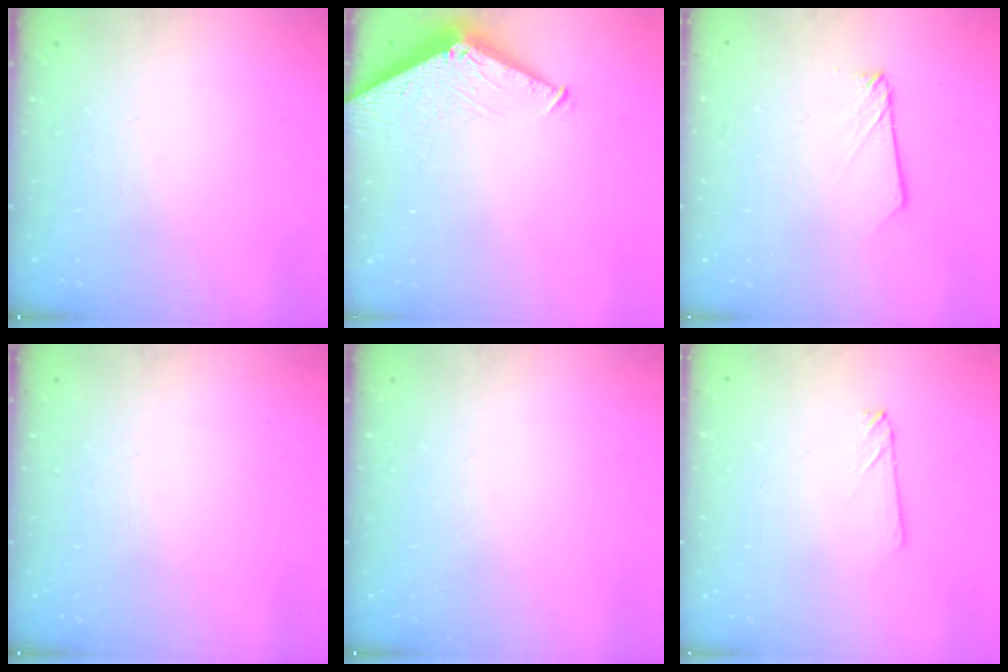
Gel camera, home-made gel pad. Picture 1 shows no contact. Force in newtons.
{"total": 6.5, "press": 6.4, "slide": 0.5}
{"total": 1.5, "press": 1.4, "slide": 0.1}
{"total": 0.0}
{"total": 0.0}
{"total": 0.8, "press": 0.8, "slide": 0.1}